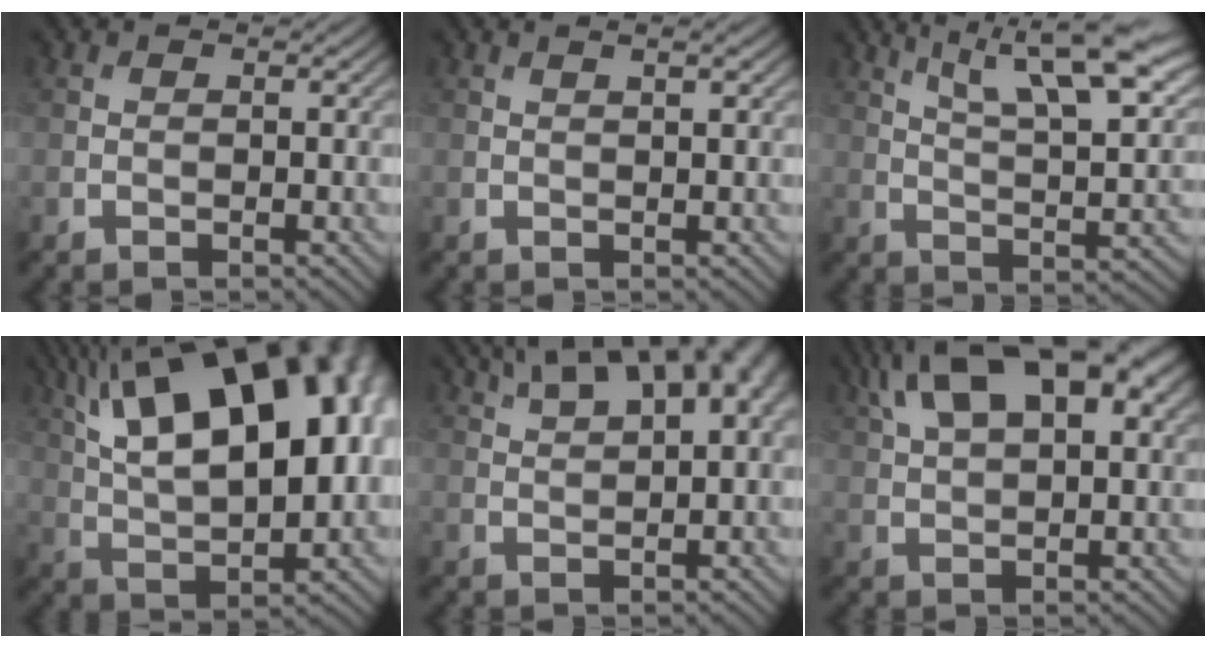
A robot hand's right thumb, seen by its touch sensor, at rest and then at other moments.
{"total": 1.2, "force": [0.9, -0.1, 0.9], "torque": [-0.015, 0.003, 0.017]}
{"total": 13.2, "force": [7.5, 3.8, 10.2], "torque": [-0.156, 0.007, 0.124]}
{"total": 20.9, "force": [7.8, 9.8, 16.7], "torque": [-0.260, 0.060, 0.109]}
{"total": 11.9, "force": [6.4, 4.6, 9.0], "torque": [-0.156, 0.033, 0.099]}
{"total": 16.4, "force": [8.5, 7.3, 12.0], "torque": [-0.234, 0.039, 0.133]}